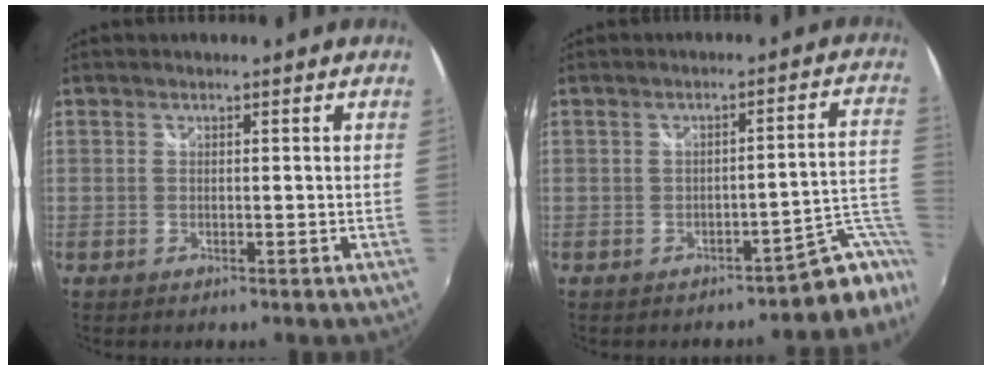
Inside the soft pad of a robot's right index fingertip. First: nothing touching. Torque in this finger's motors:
{"motor_torque": [-0.21, 0.07, -0.07, 0.01]}